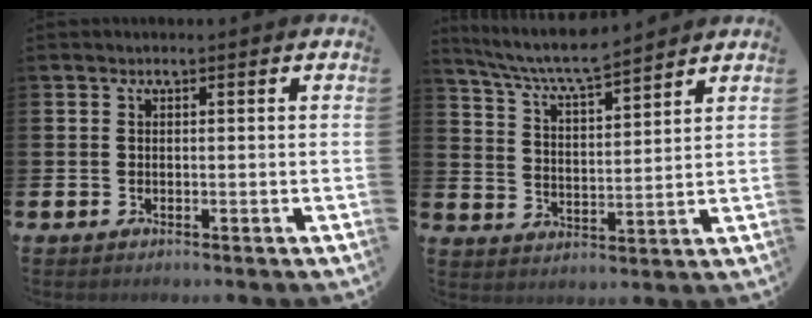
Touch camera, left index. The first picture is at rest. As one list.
[{"total": 6.7, "force": [6.3, 0.5, 2.2], "torque": [-0.071, -0.036, 0.111]}]